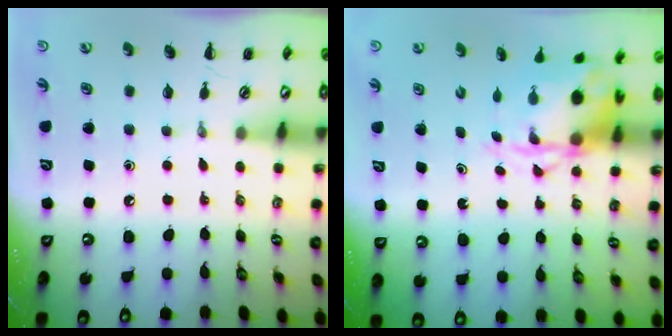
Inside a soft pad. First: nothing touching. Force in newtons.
{"total": 5.4, "press": 5.4, "slide": 0.7}